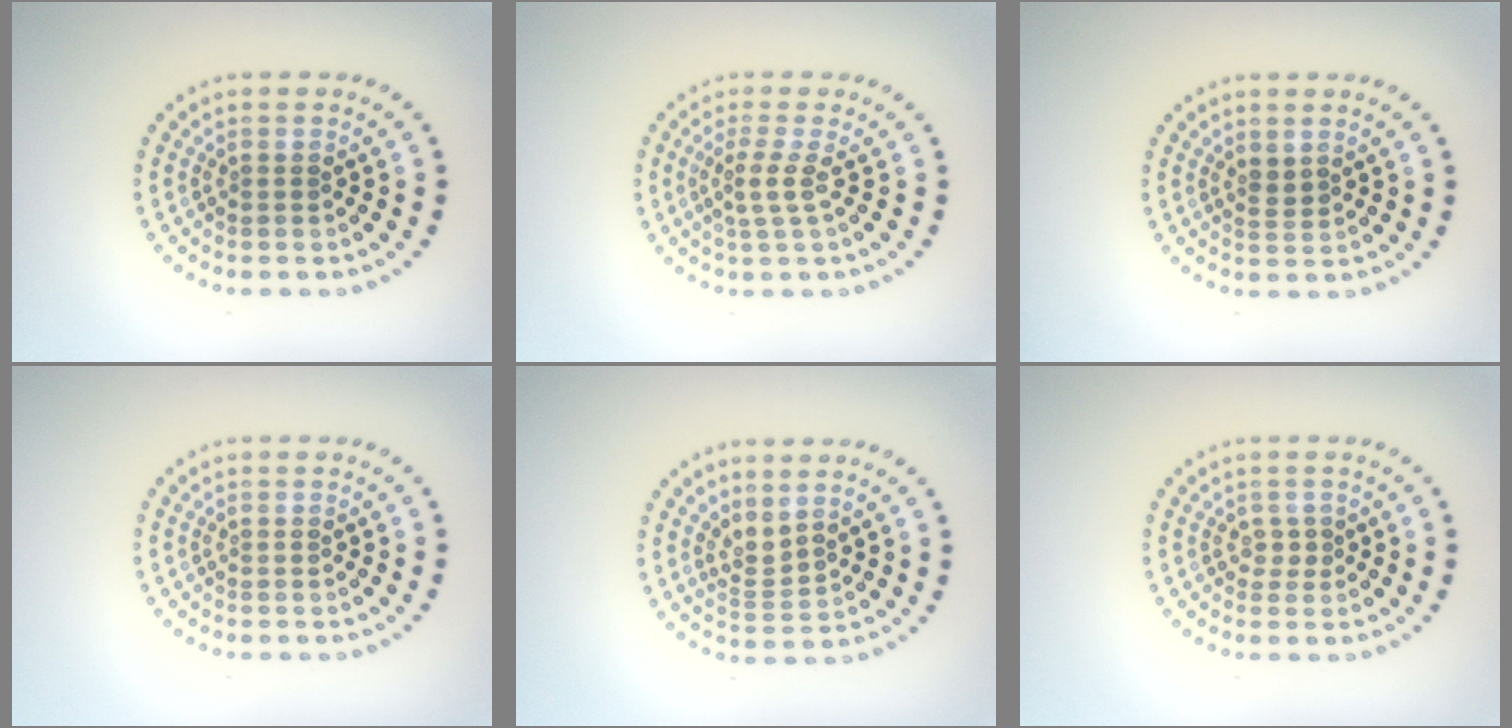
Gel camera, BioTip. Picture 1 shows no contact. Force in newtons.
{"total": 1.9, "press": 1.5, "slide": 1.2}
{"total": 1.2, "press": 1.0, "slide": 0.6}
{"total": 0.0}
{"total": 2.2, "press": 1.5, "slide": 1.6}
{"total": 1.1, "press": 0.9, "slide": 0.6}